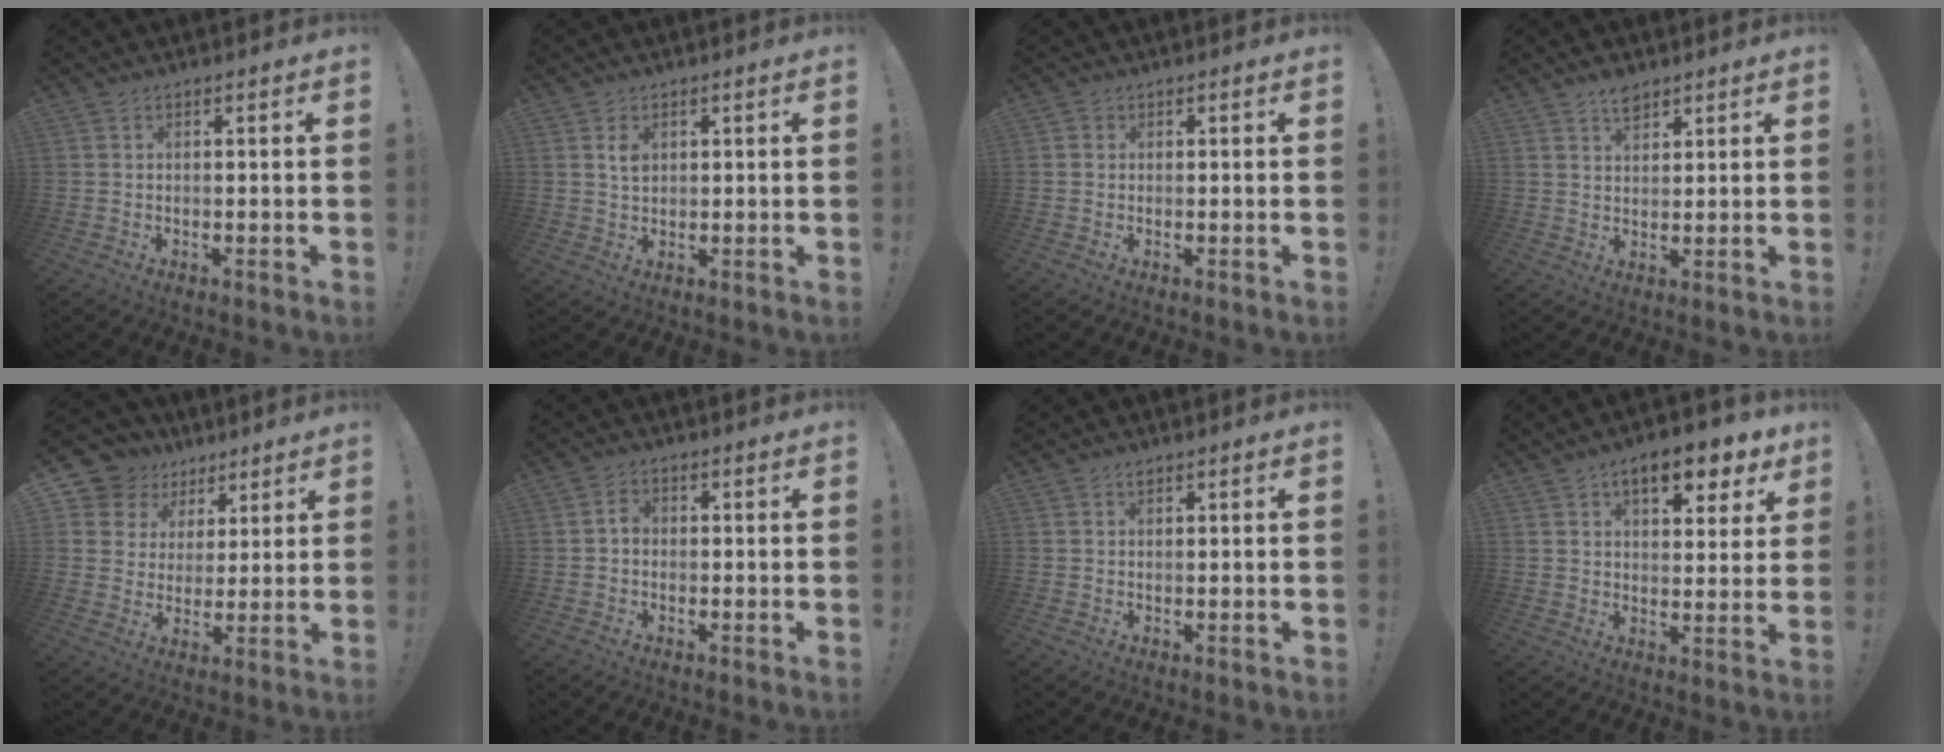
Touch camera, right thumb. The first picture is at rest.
{"total": 3.0, "force": [1.0, 2.0, 1.9], "torque": [-0.021, -0.004, 0.014]}
{"total": 0.8, "force": [0.1, 0.8, 0.1], "torque": [0.003, 0.000, 0.001]}
{"total": 4.5, "force": [3.4, 2.2, 2.0], "torque": [-0.028, -0.017, 0.060]}
{"total": 10.5, "force": [6.1, 8.2, 2.5], "torque": [-0.046, -0.042, 0.124]}
{"total": 3.6, "force": [-0.1, 2.9, 2.2], "torque": [-0.030, 0.007, -0.004]}
{"total": 1.1, "force": [0.9, 0.3, 0.5], "torque": [0.003, -0.005, 0.013]}
{"total": 10.5, "force": [6.3, 4.2, 7.3], "torque": [-0.093, -0.031, 0.104]}